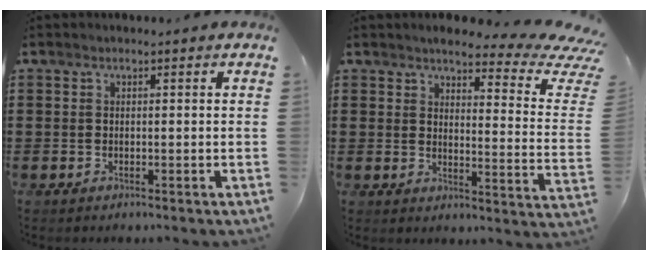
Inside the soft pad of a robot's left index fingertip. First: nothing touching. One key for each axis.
{"total": 5.3, "fx": 4.3, "fy": 0.9, "fz": 3.1, "tx": -0.055, "ty": -0.032, "tz": 0.065}